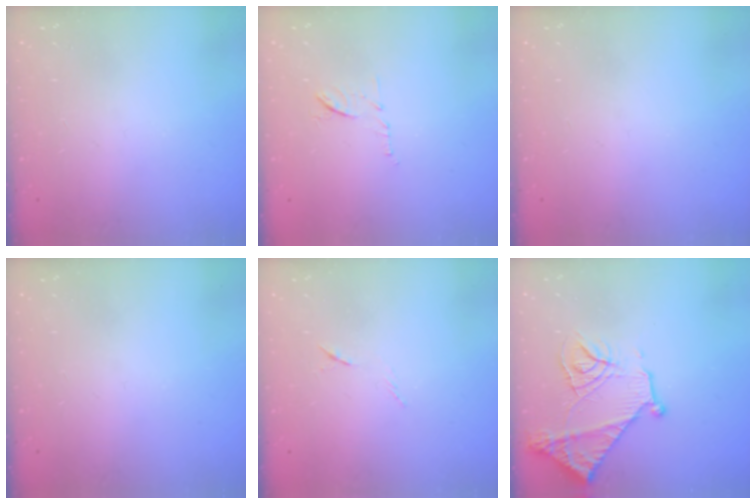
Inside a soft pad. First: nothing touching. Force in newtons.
{"total": 7.8, "press": 7.8, "slide": 0.3}
{"total": 0.0}
{"total": 0.0}
{"total": 6.2, "press": 6.1, "slide": 0.9}
{"total": 17.6, "press": 17.5, "slide": 1.7}